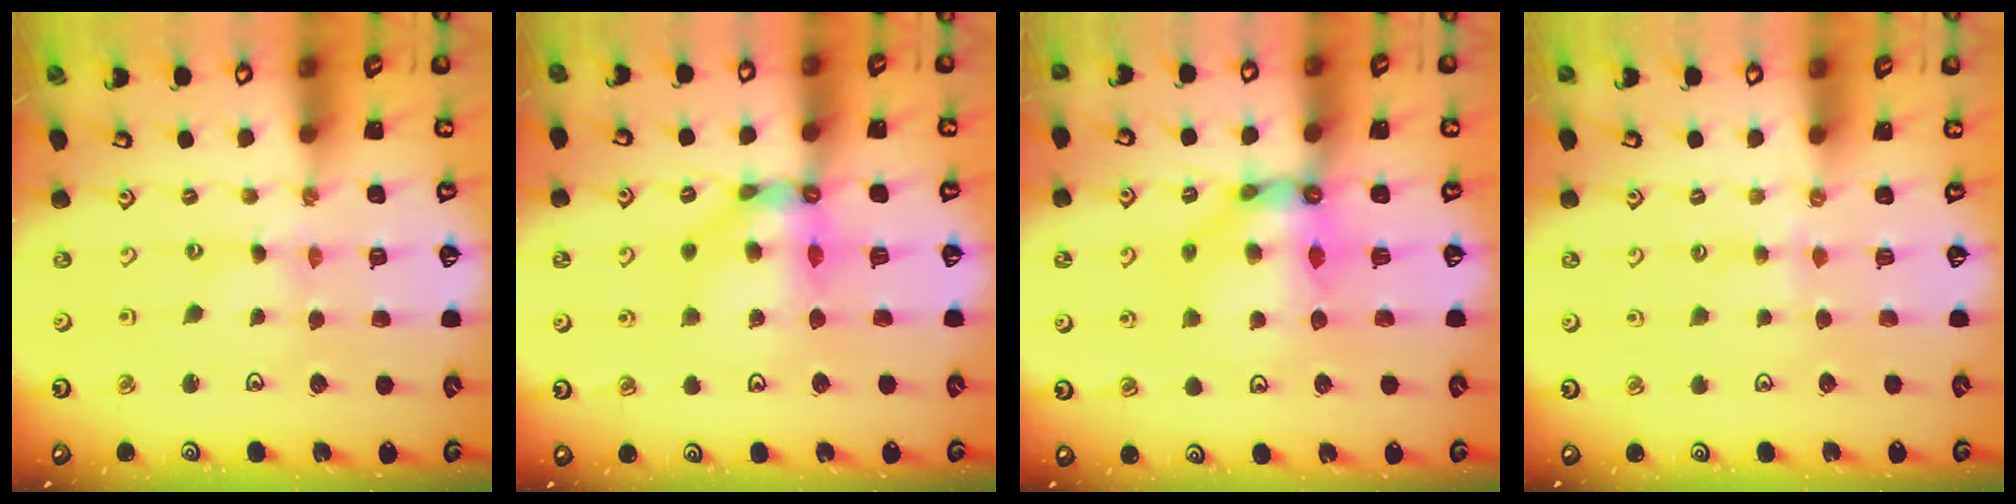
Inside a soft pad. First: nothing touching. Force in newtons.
{"total": 9.8, "press": 9.7, "slide": 1.4}
{"total": 10.7, "press": 10.7, "slide": 1.1}
{"total": 2.4, "press": 2.3, "slide": 0.4}